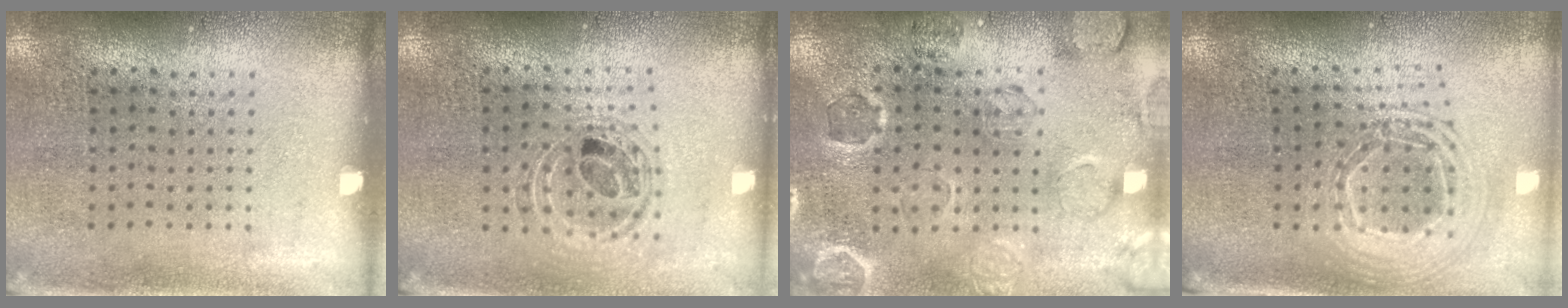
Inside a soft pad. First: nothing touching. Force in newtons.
{"total": 0.5, "press": 0.5, "slide": 0.2}
{"total": 0.6, "press": 0.5, "slide": 0.3}
{"total": 2.2, "press": 1.7, "slide": 1.3}